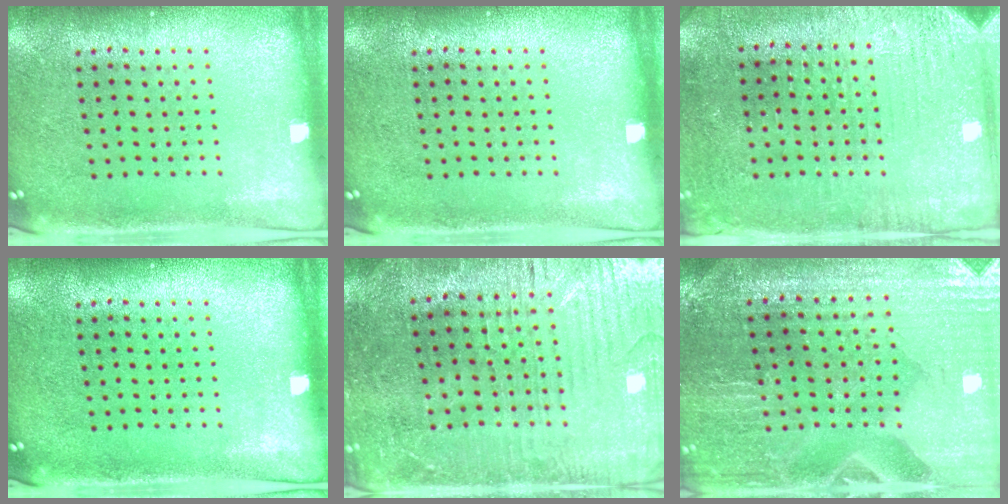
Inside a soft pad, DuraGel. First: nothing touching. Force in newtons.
{"total": 0.0}
{"total": 3.0, "press": 2.8, "slide": 1.0}
{"total": 0.0}
{"total": 2.7, "press": 2.6, "slide": 0.6}
{"total": 1.5, "press": 1.4, "slide": 0.2}